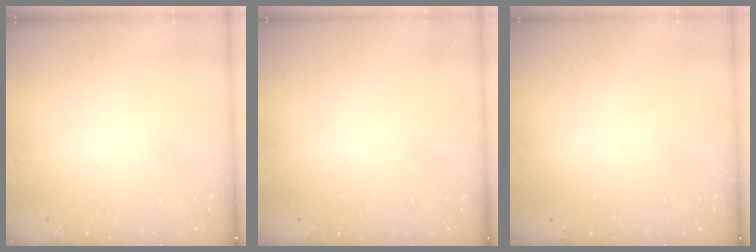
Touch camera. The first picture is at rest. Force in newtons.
{"total": 0.0}
{"total": 0.0}